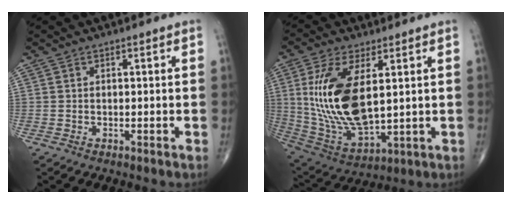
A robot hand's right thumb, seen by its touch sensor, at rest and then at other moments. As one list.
[{"total": 18.3, "force": [3.2, 8.5, 15.9], "torque": [-0.317, -0.022, 0.076]}]